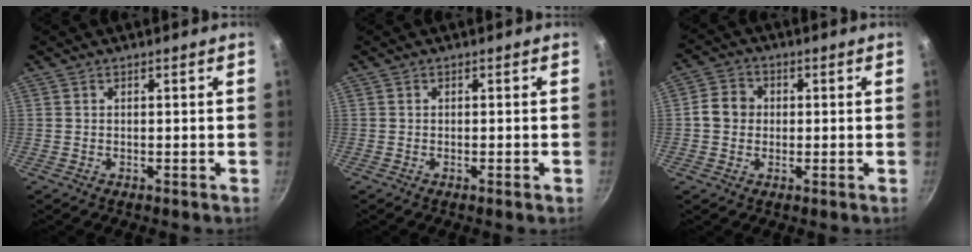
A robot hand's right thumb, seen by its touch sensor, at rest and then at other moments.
{"total": 0.8, "force": [-0.4, -0.1, 0.6], "torque": [-0.016, 0.002, -0.009]}
{"total": 5.3, "force": [0.1, 4.7, 2.4], "torque": [-0.021, 0.009, -0.012]}